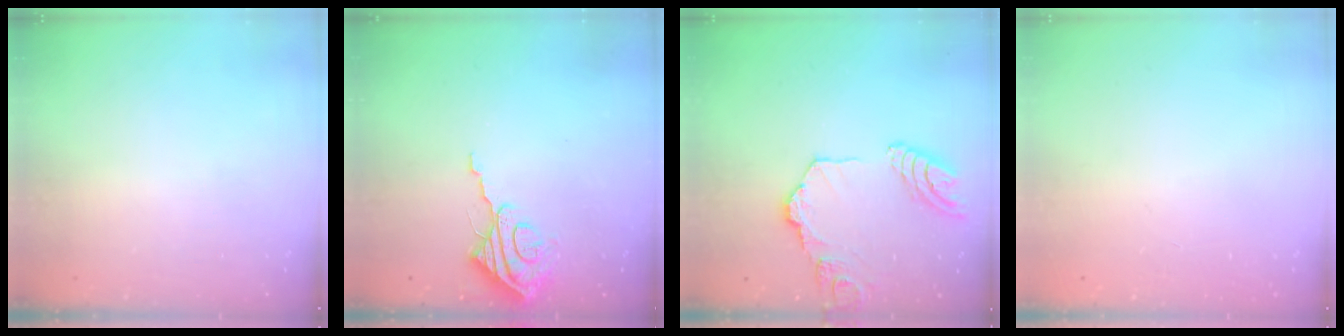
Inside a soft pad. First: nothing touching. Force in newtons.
{"total": 8.8, "press": 8.8, "slide": 0.9}
{"total": 15.3, "press": 15.2, "slide": 1.6}
{"total": 0.0}